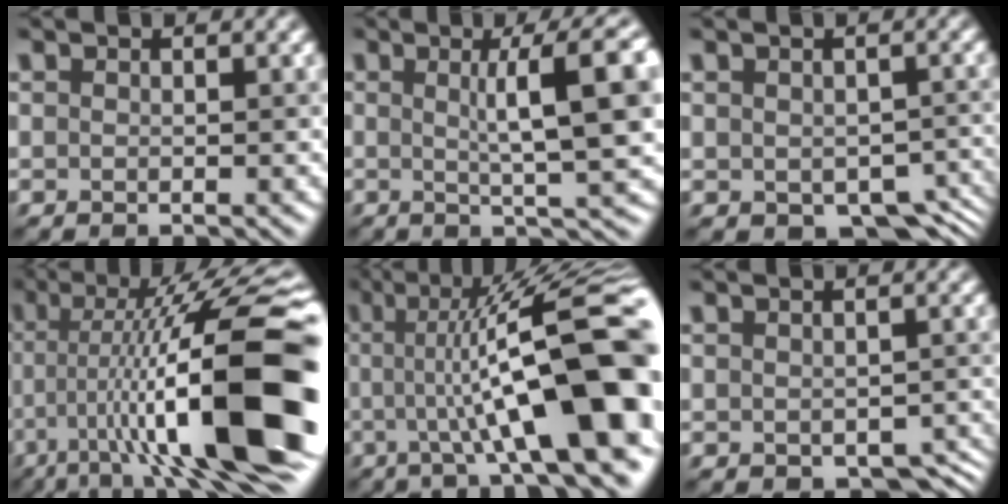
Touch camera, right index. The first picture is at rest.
{"total": 8.8, "force": [1.4, 1.4, 8.6], "torque": [-0.095, 0.016, 0.027]}
{"total": 6.1, "force": [-3.0, 3.4, 4.0], "torque": [-0.051, -0.027, -0.021]}
{"total": 16.3, "force": [-3.7, 4.2, 15.3], "torque": [-0.217, 0.030, -0.052]}
{"total": 14.8, "force": [-0.8, 3.3, 14.4], "torque": [-0.177, 0.031, -0.010]}
{"total": 4.2, "force": [-2.3, 2.4, 2.5], "torque": [-0.027, -0.023, -0.006]}